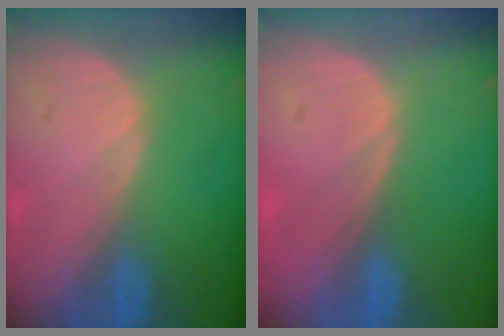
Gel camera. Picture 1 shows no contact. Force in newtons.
{"total": 0.6, "press": 0.2, "slide": 0.5}